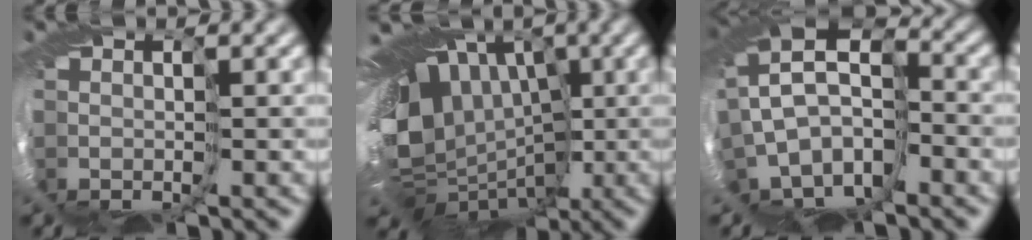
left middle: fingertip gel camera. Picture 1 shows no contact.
{"total": 15.4, "force": [1.7, 12.2, 9.1], "torque": [-0.146, 0.003, 0.017]}
{"total": 10.3, "force": [-1.6, 7.1, 7.2], "torque": [-0.160, 0.012, -0.009]}